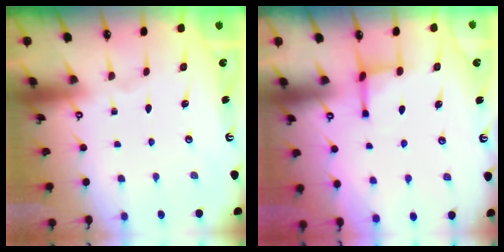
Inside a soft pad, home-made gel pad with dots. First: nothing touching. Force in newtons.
{"total": 2.8, "press": 2.7, "slide": 0.6}